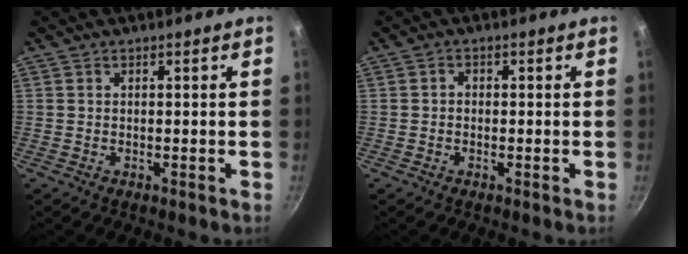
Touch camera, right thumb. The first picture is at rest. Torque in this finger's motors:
{"motor_torque": [-0.28, 0.00, 0.10, 0.26, 0.00]}